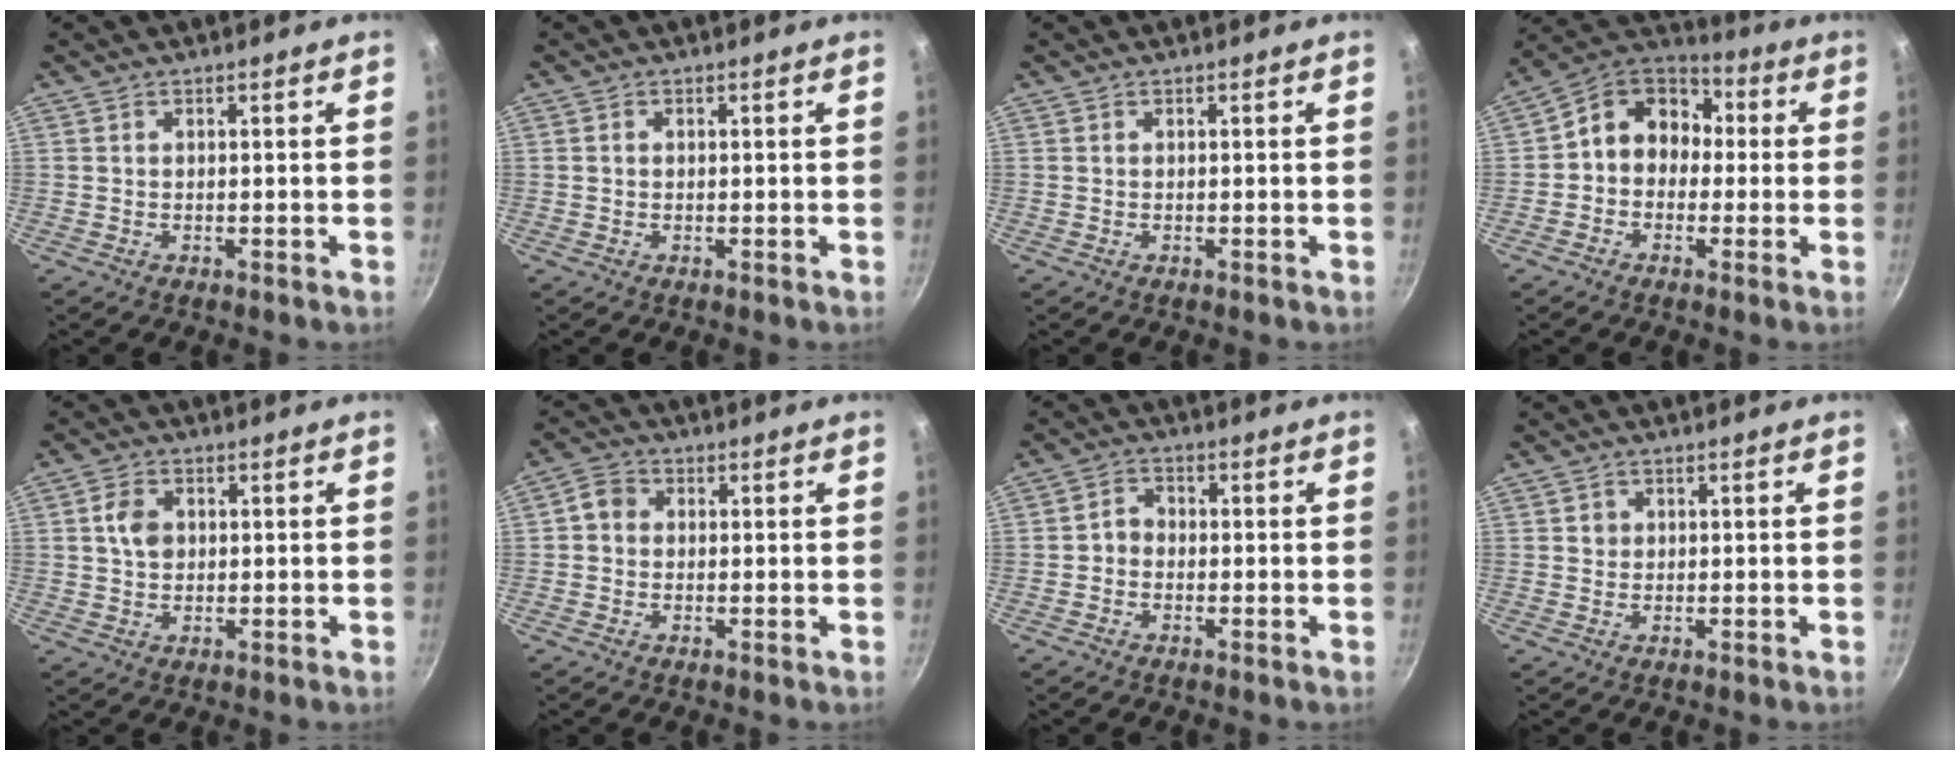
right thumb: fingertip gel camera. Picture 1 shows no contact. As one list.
[{"total": 0.6, "force": [0.0, 0.5, 0.3], "torque": [-0.003, 0.003, -0.001]}, {"total": 0.0}, {"total": 11.3, "force": [0.2, 9.4, 6.2], "torque": [-0.062, 0.040, -0.023]}, {"total": 4.5, "force": [0.7, 3.3, 2.9], "torque": [-0.041, 0.003, 0.009]}, {"total": 3.7, "force": [0.2, 3.2, 1.7], "torque": [-0.022, 0.007, -0.011]}, {"total": 2.9, "force": [-0.8, 2.5, 1.4], "torque": [-0.011, 0.017, -0.022]}, {"total": 1.4, "force": [0.3, 1.4, 0.3], "torque": [0.002, 0.002, 0.002]}]